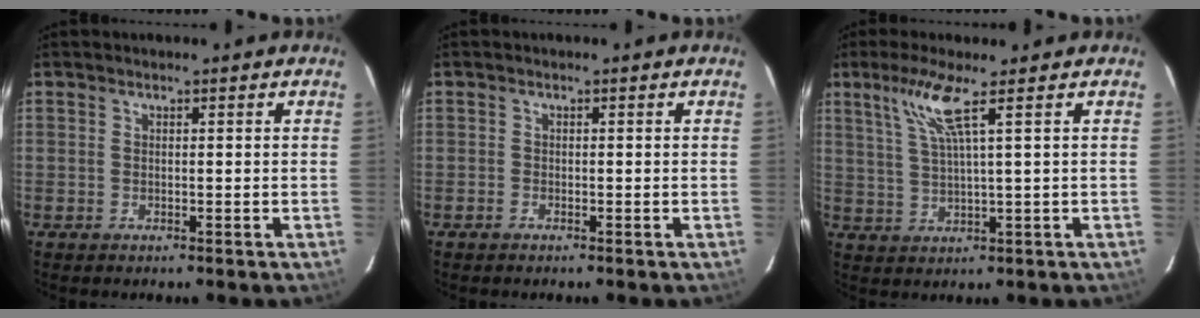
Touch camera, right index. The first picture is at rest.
{"total": 0.7, "force": [-0.6, 0.3, 0.1], "torque": [-0.005, 0.001, -0.013]}
{"total": 6.1, "force": [3.3, -0.7, 5.1], "torque": [-0.099, -0.001, 0.070]}